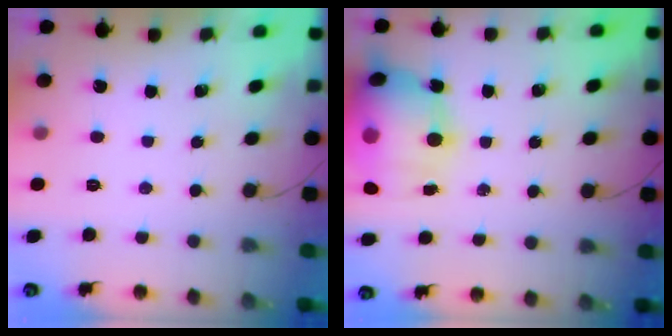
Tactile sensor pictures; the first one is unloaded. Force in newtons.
{"total": 17.9, "press": 17.4, "slide": 4.2}